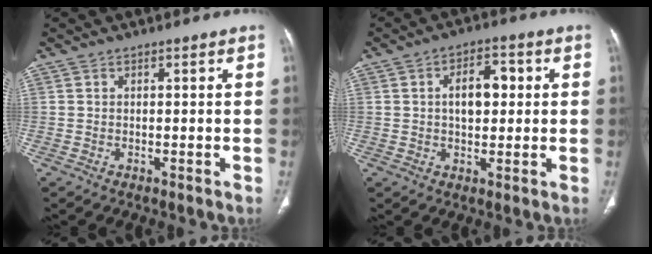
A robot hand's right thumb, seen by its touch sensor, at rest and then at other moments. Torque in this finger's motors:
{"motor_torque": [0.44, 0.18, 0.56, -0.72, 0.12]}